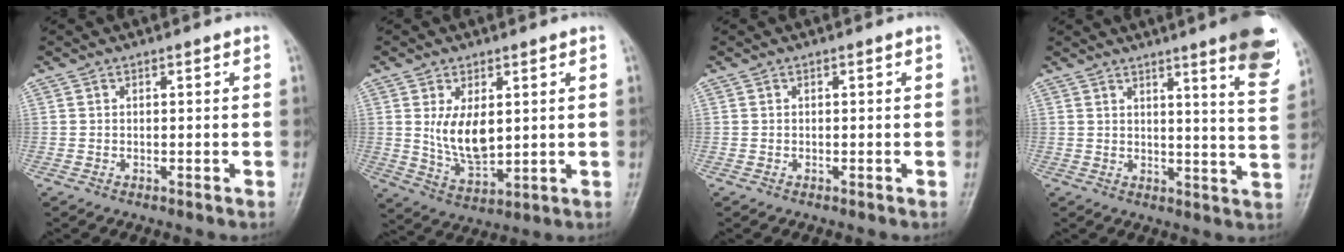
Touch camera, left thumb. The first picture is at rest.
{"total": 8.4, "force": [1.8, 4.6, 6.8], "torque": [-0.109, -0.023, 0.047]}
{"total": 0.0}
{"total": 12.5, "force": [7.4, 1.3, 10.0], "torque": [-0.110, -0.040, 0.085]}